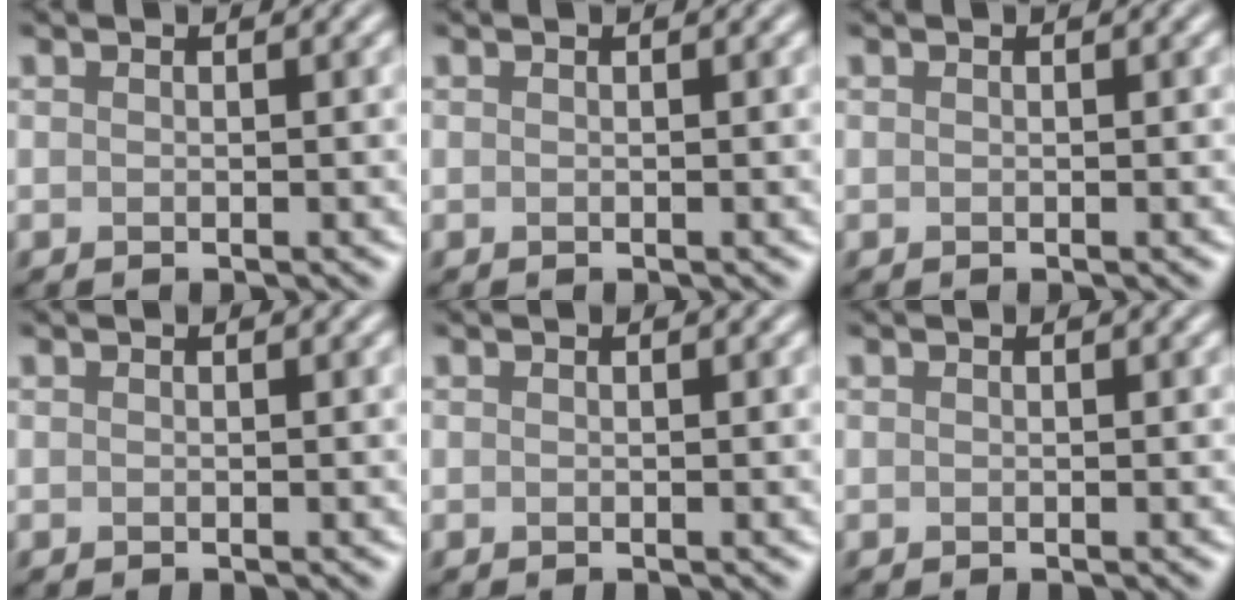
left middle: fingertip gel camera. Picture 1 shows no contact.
{"total": 0.0}
{"total": 0.0}
{"total": 0.0}
{"total": 0.0}
{"total": 0.0}